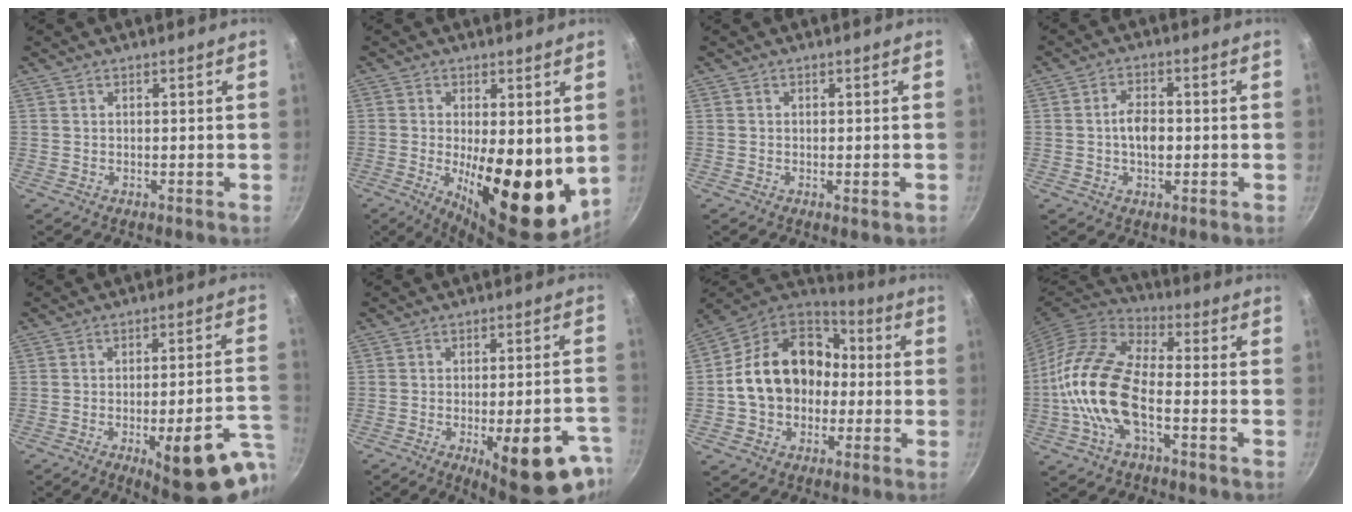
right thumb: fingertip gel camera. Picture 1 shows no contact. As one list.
[{"total": 18.1, "force": [-1.5, 7.2, 16.6], "torque": [-0.215, -0.028, -0.012]}, {"total": 1.0, "force": [-0.4, 0.1, 0.8], "torque": [-0.013, -0.003, -0.008]}, {"total": 5.3, "force": [-0.5, 3.1, 4.3], "torque": [-0.065, 0.012, -0.012]}, {"total": 17.7, "force": [-7.0, 4.9, 15.5], "torque": [-0.167, 0.028, -0.086]}, {"total": 18.8, "force": [-8.7, 6.1, 15.5], "torque": [-0.149, 0.021, -0.107]}, {"total": 19.3, "force": [-0.5, 15.3, 11.7], "torque": [-0.180, 0.053, -0.014]}, {"total": 16.1, "force": [-4.1, 7.6, 13.6], "torque": [-0.257, 0.034, -0.095]}]